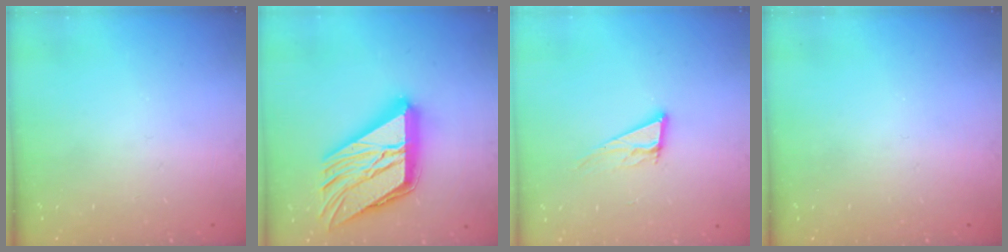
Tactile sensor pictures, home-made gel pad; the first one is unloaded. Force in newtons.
{"total": 28.7, "press": 28.6, "slide": 3.0}
{"total": 10.9, "press": 10.4, "slide": 3.3}
{"total": 0.0}